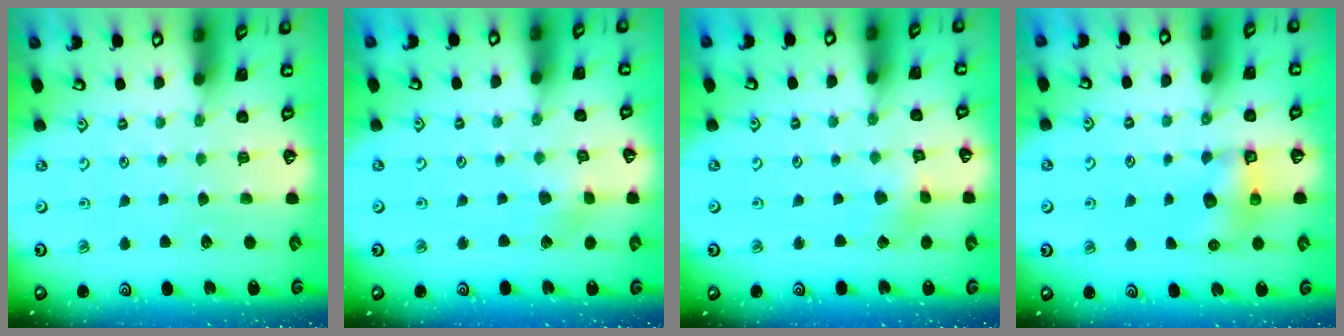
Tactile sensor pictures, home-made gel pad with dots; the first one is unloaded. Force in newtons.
{"total": 2.9, "press": 2.9, "slide": 0.6}
{"total": 2.3, "press": 2.2, "slide": 0.4}
{"total": 7.2, "press": 7.2, "slide": 0.2}